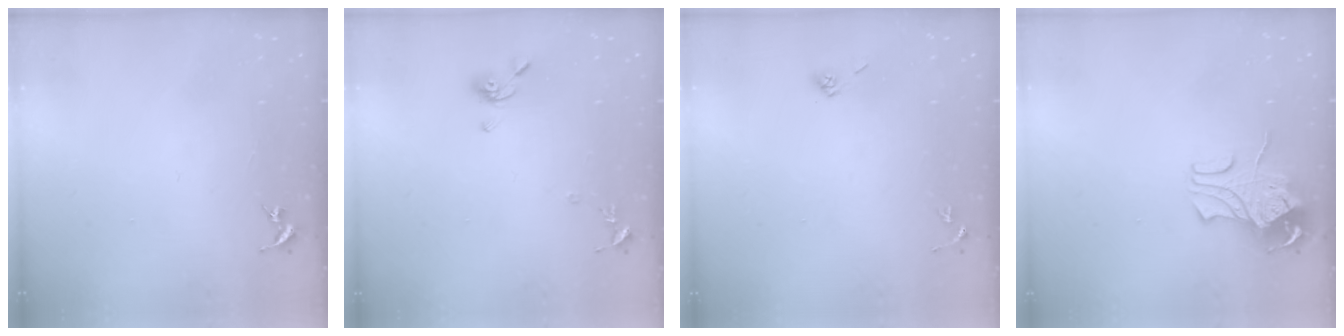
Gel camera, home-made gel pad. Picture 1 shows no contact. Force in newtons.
{"total": 8.6, "press": 8.5, "slide": 1.1}
{"total": 3.9, "press": 3.5, "slide": 1.7}
{"total": 9.0, "press": 8.9, "slide": 1.0}